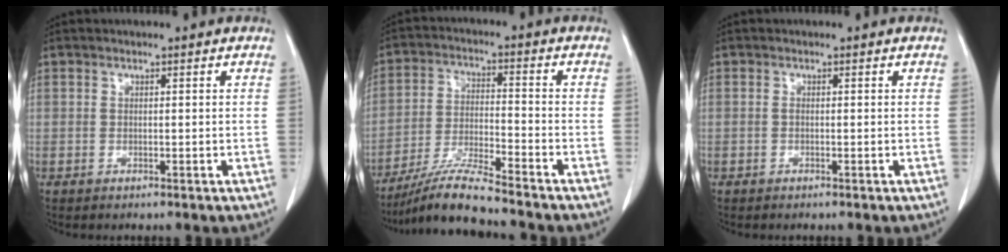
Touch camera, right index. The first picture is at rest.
{"total": 8.3, "force": [-7.6, -0.6, 3.4], "torque": [-0.072, -0.015, -0.142]}
{"total": 0.0}